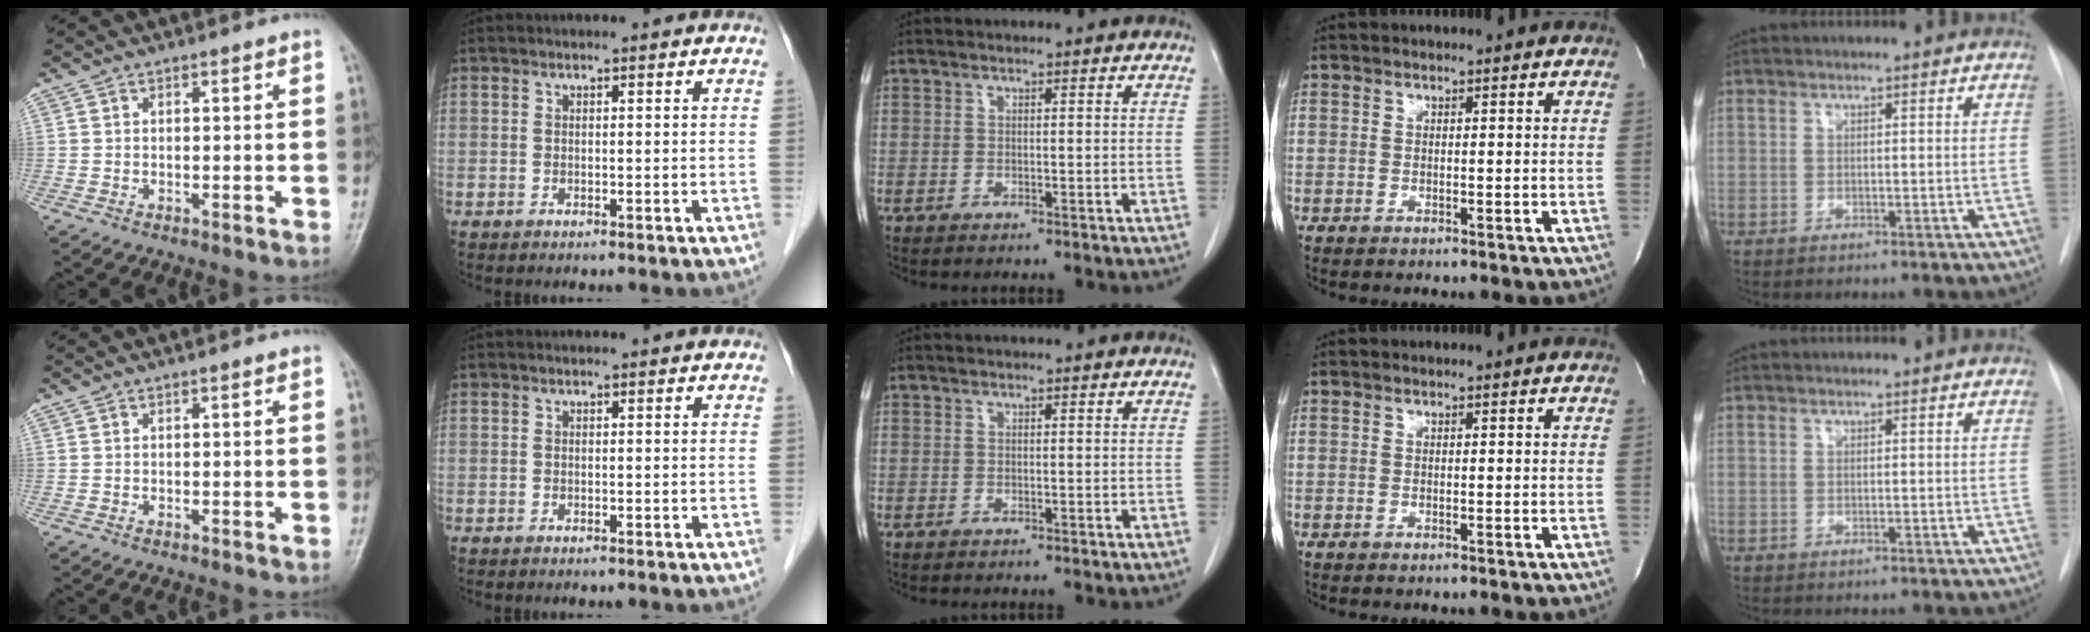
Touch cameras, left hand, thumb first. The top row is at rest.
{}